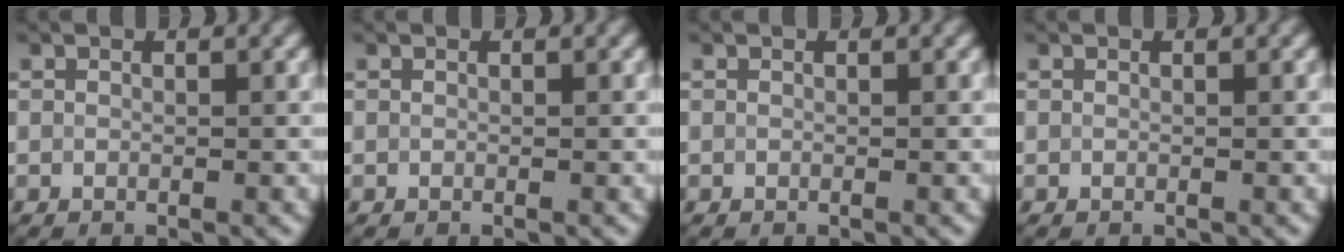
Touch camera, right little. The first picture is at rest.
{"total": 0.0}
{"total": 0.0}
{"total": 0.0}